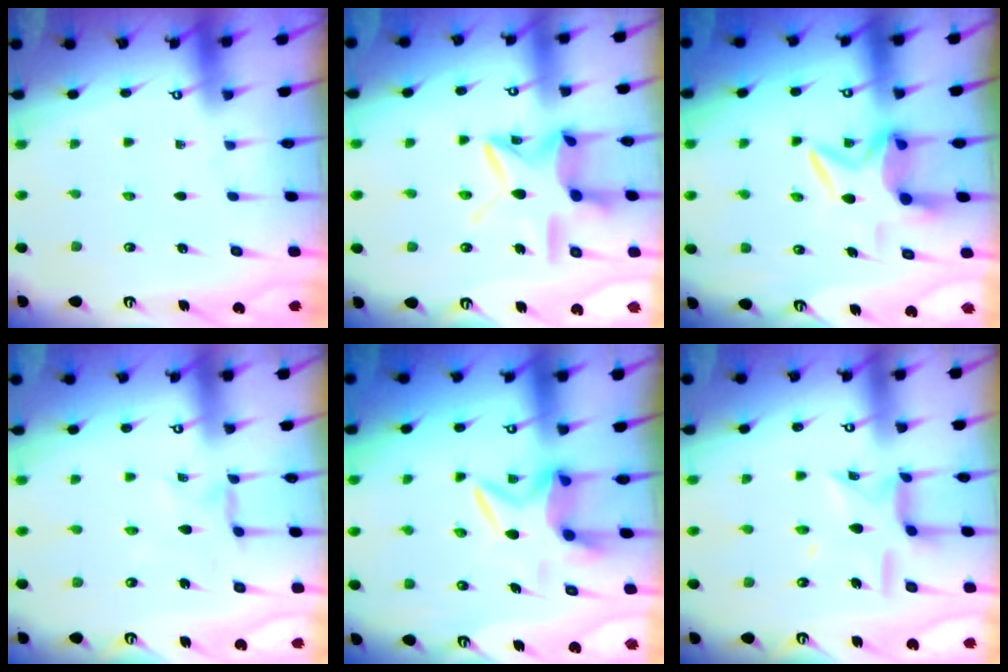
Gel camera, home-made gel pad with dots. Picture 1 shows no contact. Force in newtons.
{"total": 15.0, "press": 15.0, "slide": 1.3}
{"total": 7.8, "press": 7.8, "slide": 0.7}
{"total": 2.5, "press": 2.5, "slide": 0.4}
{"total": 5.9, "press": 5.9, "slide": 0.7}
{"total": 12.0, "press": 12.0, "slide": 0.8}